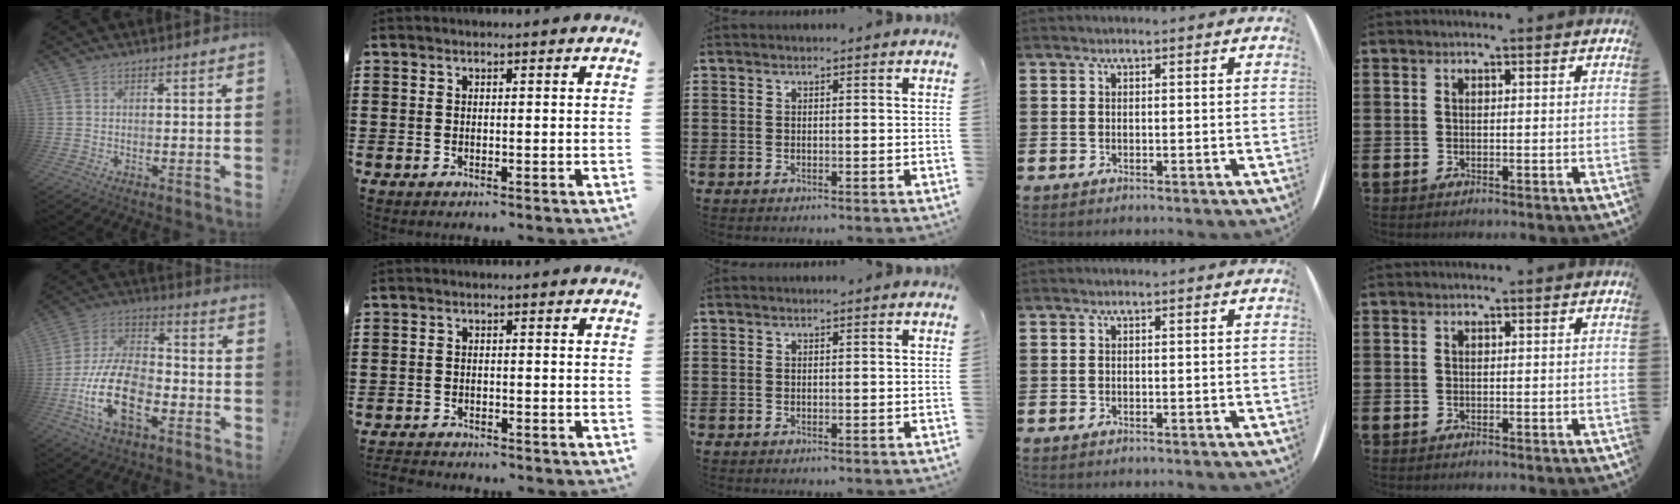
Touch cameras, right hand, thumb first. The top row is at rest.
{"thumb": {"total": 20.5, "force": [-7.7, 11.9, 14.9], "torque": [-0.285, 0.038, -0.126]}, "index": {"total": 1.4, "force": [-1.3, 0.2, -0.1], "torque": [-0.004, 0.002, -0.030]}}